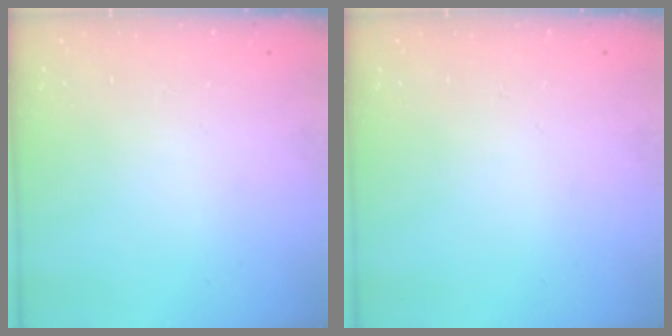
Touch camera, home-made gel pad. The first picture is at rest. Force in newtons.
{"total": 0.0}